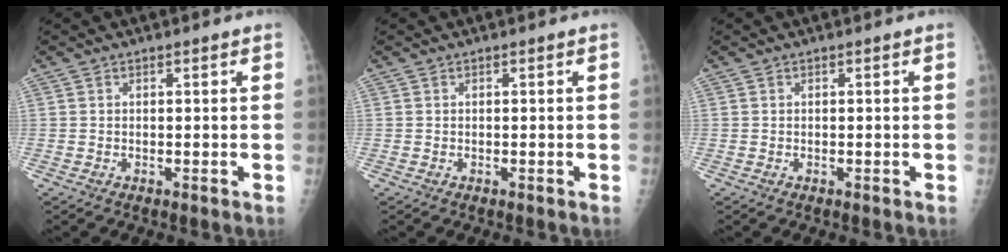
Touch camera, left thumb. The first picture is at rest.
{"total": 0.0}
{"total": 0.0}